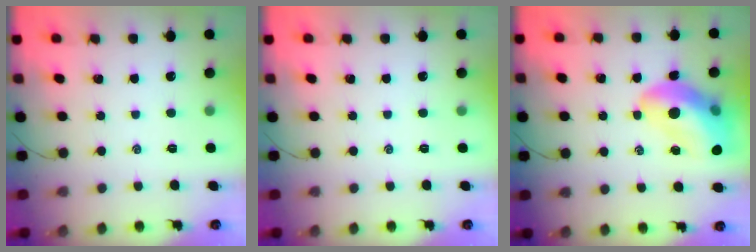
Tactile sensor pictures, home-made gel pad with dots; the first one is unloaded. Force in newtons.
{"total": 0.0}
{"total": 17.0, "press": 16.4, "slide": 4.5}